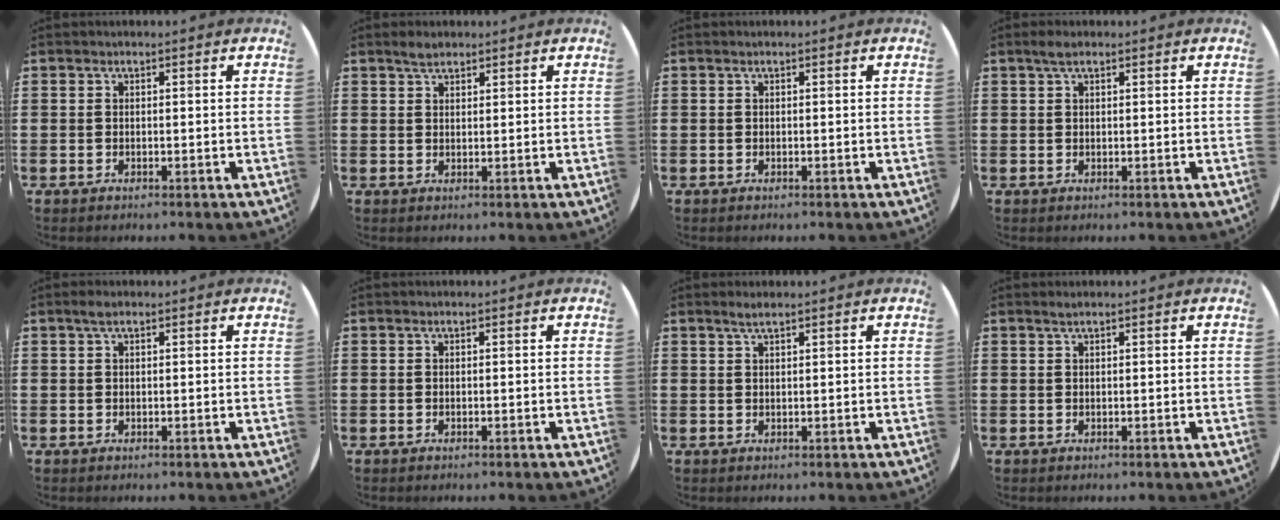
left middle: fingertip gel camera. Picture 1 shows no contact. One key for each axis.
{"total": 1.9, "fx": 1.6, "fy": 0.7, "fz": 0.6, "tx": -0.004, "ty": 0.002, "tz": 0.028}
{"total": 0.0}
{"total": 1.6, "fx": 1.0, "fy": 0.6, "fz": 1.1, "tx": -0.014, "ty": 0.003, "tz": 0.016}
{"total": 1.3, "fx": 0.7, "fy": 0.5, "fz": 0.9, "tx": -0.009, "ty": 0.003, "tz": 0.010}
{"total": 0.0}
{"total": 1.5, "fx": 1.2, "fy": 0.0, "fz": 0.9, "tx": -0.018, "ty": 0.003, "tz": 0.020}
{"total": 0.6, "fx": 0.5, "fy": 0.0, "fz": 0.4, "tx": -0.006, "ty": 0.001, "tz": 0.008}